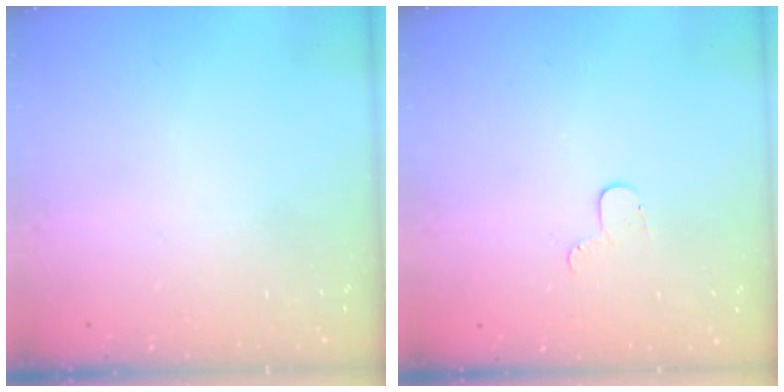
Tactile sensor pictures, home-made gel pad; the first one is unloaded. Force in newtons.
{"total": 4.2, "press": 4.2, "slide": 0.4}